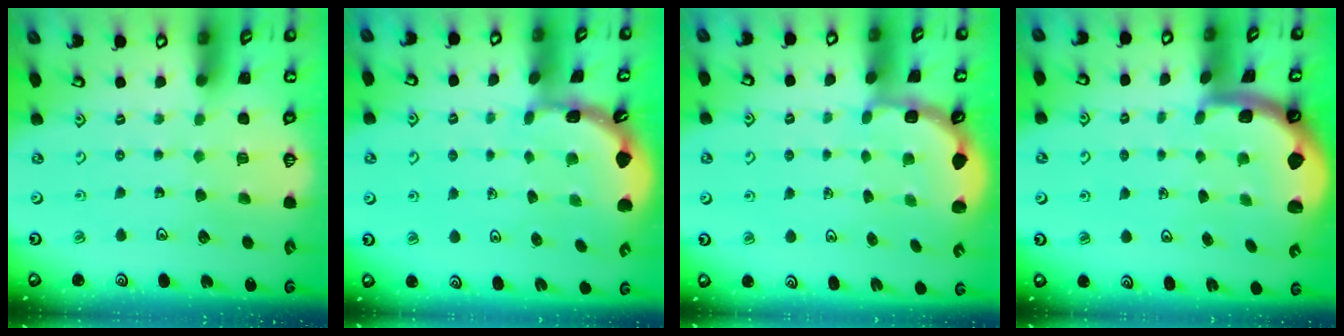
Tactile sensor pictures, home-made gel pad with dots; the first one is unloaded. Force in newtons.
{"total": 1.8, "press": 1.8, "slide": 0.1}
{"total": 2.9, "press": 2.5, "slide": 1.4}
{"total": 1.7, "press": 1.6, "slide": 0.3}